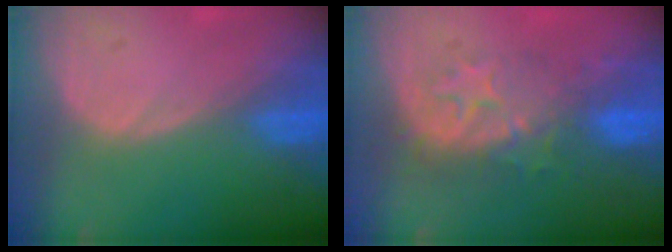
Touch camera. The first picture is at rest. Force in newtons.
{"total": 8.4, "press": 8.2, "slide": 2.0}